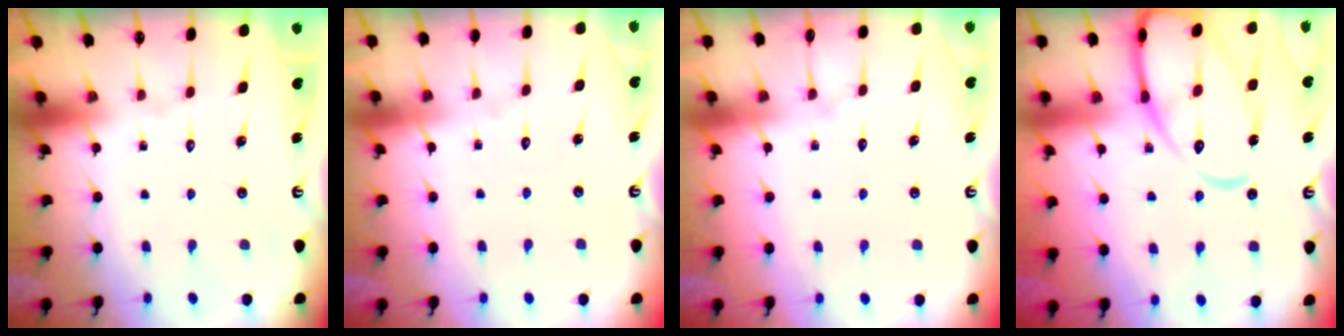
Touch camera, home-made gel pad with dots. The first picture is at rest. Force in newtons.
{"total": 2.7, "press": 2.6, "slide": 0.3}
{"total": 2.9, "press": 2.9, "slide": 0.4}
{"total": 15.5, "press": 15.5, "slide": 1.2}